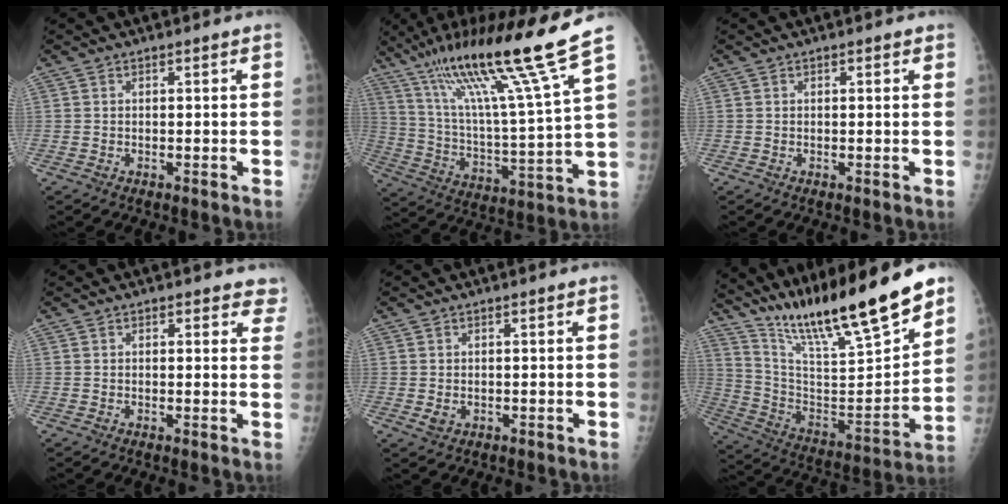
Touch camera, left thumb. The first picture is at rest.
{"total": 21.4, "force": [15.1, -0.8, 15.1], "torque": [-0.239, -0.076, 0.266]}
{"total": 0.9, "force": [0.5, 0.4, 0.6], "torque": [-0.008, 0.000, 0.004]}
{"total": 3.9, "force": [3.0, 2.0, 1.4], "torque": [0.024, -0.010, 0.022]}
{"total": 1.7, "force": [-0.2, 1.3, 1.1], "torque": [-0.017, -0.002, 0.002]}
{"total": 25.1, "force": [19.6, 3.7, 15.3], "torque": [-0.231, -0.093, 0.339]}